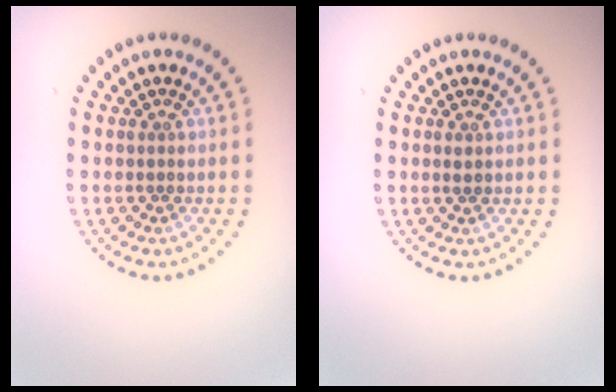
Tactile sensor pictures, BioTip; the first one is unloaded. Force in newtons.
{"total": 0.8, "press": 0.8, "slide": 0.1}